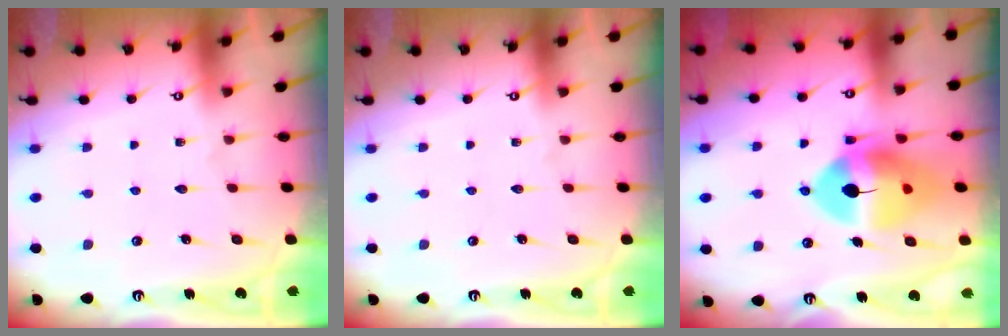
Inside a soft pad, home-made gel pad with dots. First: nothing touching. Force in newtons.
{"total": 0.0}
{"total": 15.4, "press": 15.2, "slide": 2.4}